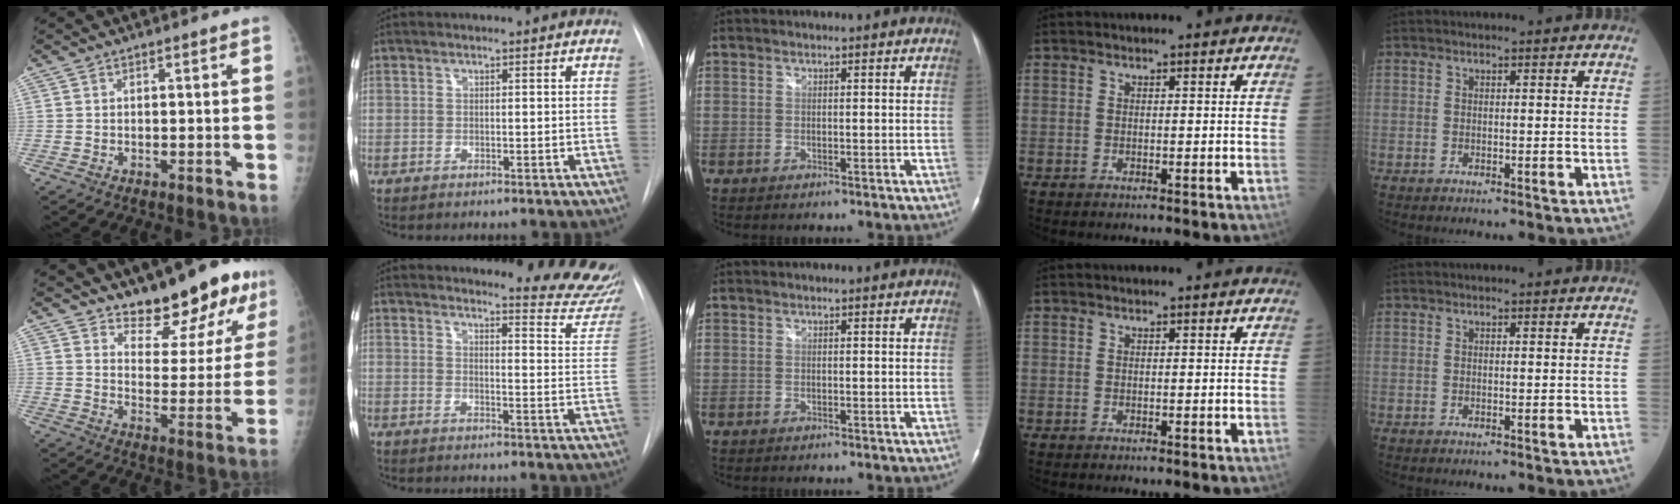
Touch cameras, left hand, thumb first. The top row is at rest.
{"thumb": {"total": 13.3, "force": [10.6, 4.7, 6.6], "torque": [-0.051, -0.081, 0.154]}, "index": {"total": 12.9, "force": [12.7, 1.2, 2.4], "torque": [-0.003, -0.102, 0.115]}}